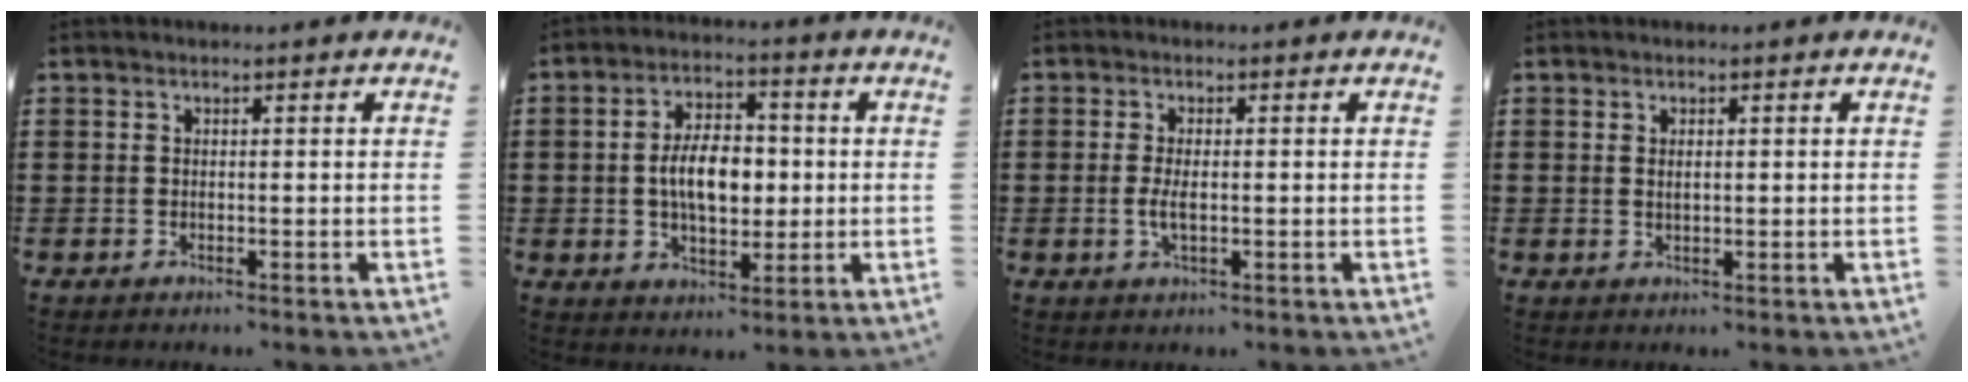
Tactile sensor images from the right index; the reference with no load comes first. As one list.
[{"total": 7.9, "force": [0.0, 4.6, 6.5], "torque": [-0.123, 0.005, -0.010]}, {"total": 3.1, "force": [-0.3, 1.2, 2.9], "torque": [-0.067, -0.006, -0.011]}, {"total": 1.1, "force": [0.2, 0.4, 1.0], "torque": [-0.020, 0.004, 0.003]}]